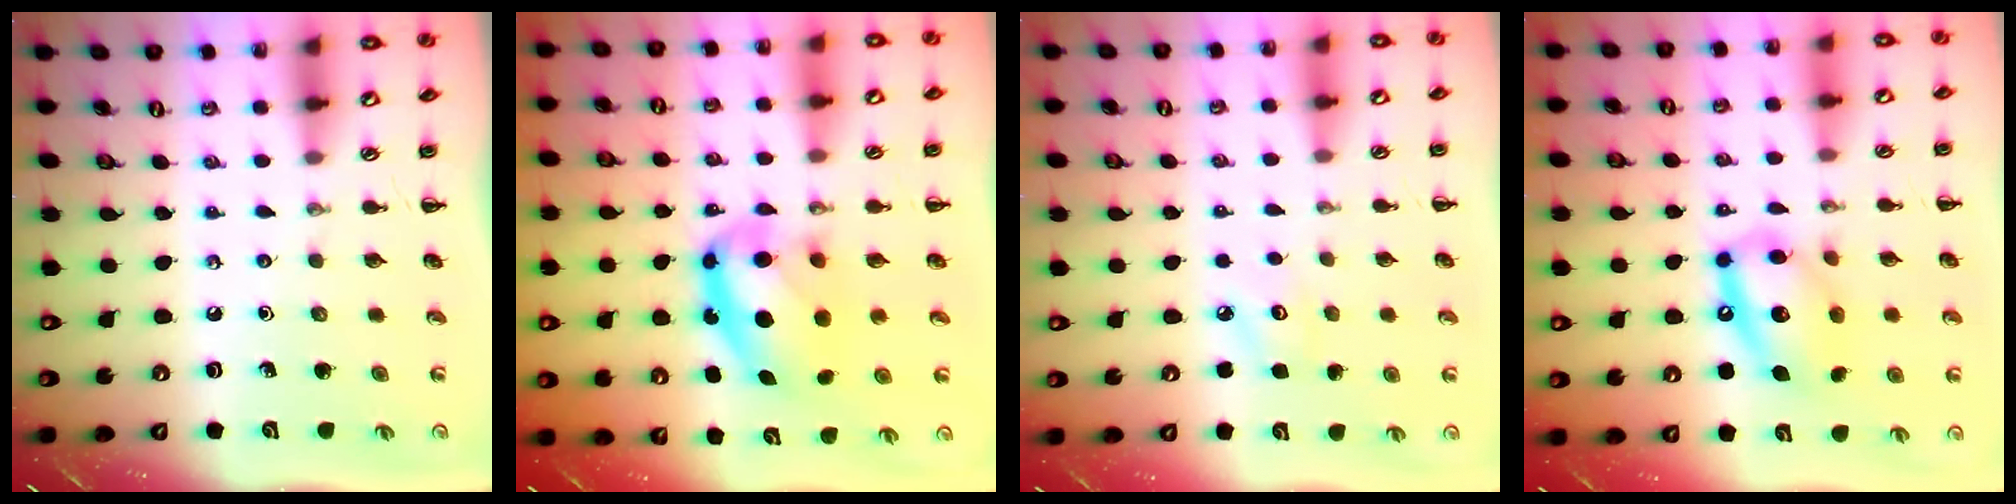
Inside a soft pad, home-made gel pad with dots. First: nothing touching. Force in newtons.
{"total": 11.4, "press": 11.1, "slide": 2.6}
{"total": 3.5, "press": 3.4, "slide": 0.9}
{"total": 14.4, "press": 14.1, "slide": 2.8}